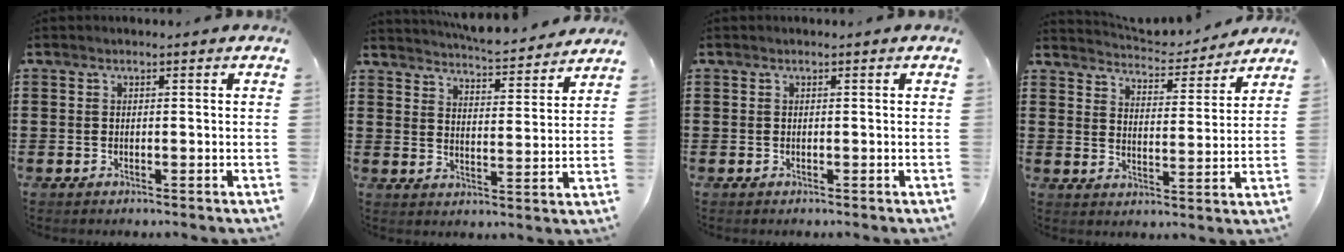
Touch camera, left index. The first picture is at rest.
{"total": 4.8, "force": [4.8, -0.3, 0.8], "torque": [-0.030, -0.039, 0.079]}
{"total": 0.0}
{"total": 4.6, "force": [4.6, 0.1, 0.5], "torque": [-0.025, -0.038, 0.076]}